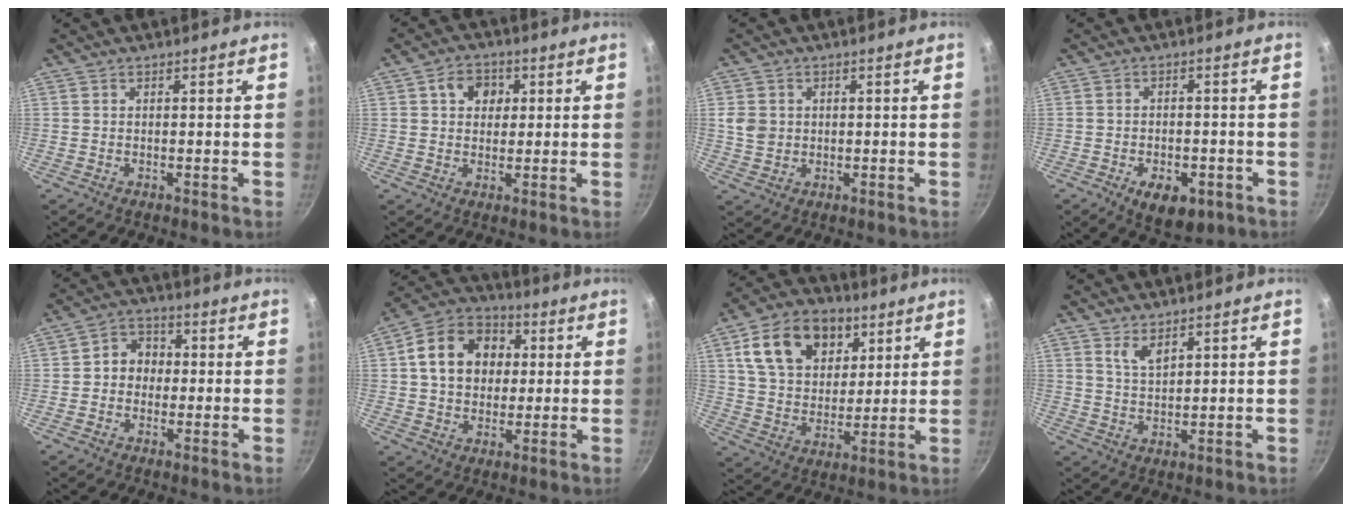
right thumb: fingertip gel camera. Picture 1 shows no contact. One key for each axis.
{"total": 5.9, "fx": 1.6, "fy": 4.7, "fz": 3.0, "tx": -0.021, "ty": 0.004, "tz": 0.020}
{"total": 4.4, "fx": 0.6, "fy": 3.8, "fz": 2.1, "tx": -0.026, "ty": 0.000, "tz": 0.014}
{"total": 8.4, "fx": -3.6, "fy": 4.8, "fz": 5.9, "tx": -0.065, "ty": 0.009, "tz": -0.042}
{"total": 5.8, "fx": -0.2, "fy": 5.0, "fz": 2.8, "tx": -0.012, "ty": 0.014, "tz": -0.014}
{"total": 14.3, "fx": 2.5, "fy": 11.4, "fz": 8.4, "tx": -0.118, "ty": 0.024, "tz": 0.029}
{"total": 17.5, "fx": 7.5, "fy": 12.1, "fz": 10.2, "tx": -0.145, "ty": -0.013, "tz": 0.124}
{"total": 3.6, "fx": 2.4, "fy": 1.4, "fz": 2.3, "tx": -0.041, "ty": -0.023, "tz": 0.047}